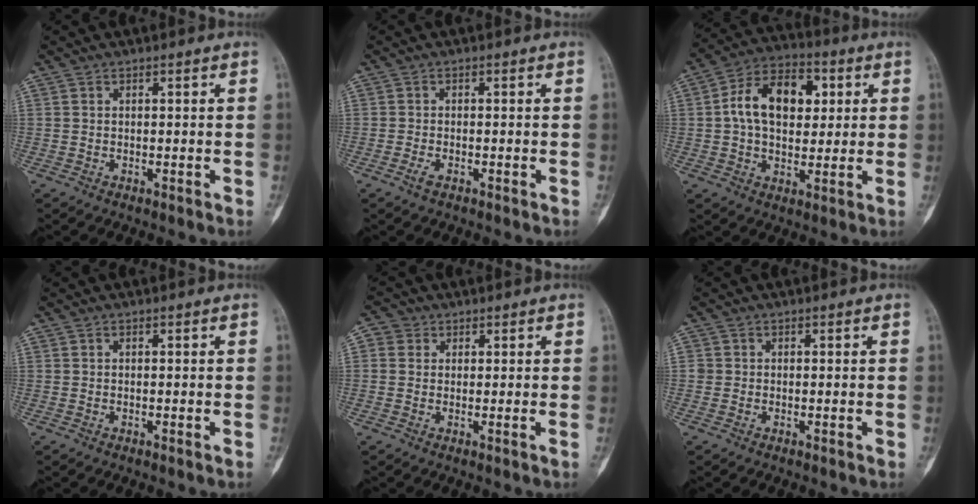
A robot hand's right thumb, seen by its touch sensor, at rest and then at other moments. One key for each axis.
{"total": 1.3, "fx": -0.9, "fy": 0.6, "fz": 0.7, "tx": -0.022, "ty": 0.001, "tz": -0.018}
{"total": 14.0, "fx": 2.6, "fy": 9.1, "fz": 10.4, "tx": -0.149, "ty": 0.016, "tz": 0.034}
{"total": 0.0}
{"total": 2.3, "fx": 0.8, "fy": 2.0, "fz": 0.6, "tx": 0.001, "ty": 0.000, "tz": 0.003}
{"total": 0.9, "fx": -0.1, "fy": 0.9, "fz": 0.0, "tx": 0.011, "ty": 0.007, "tz": -0.006}